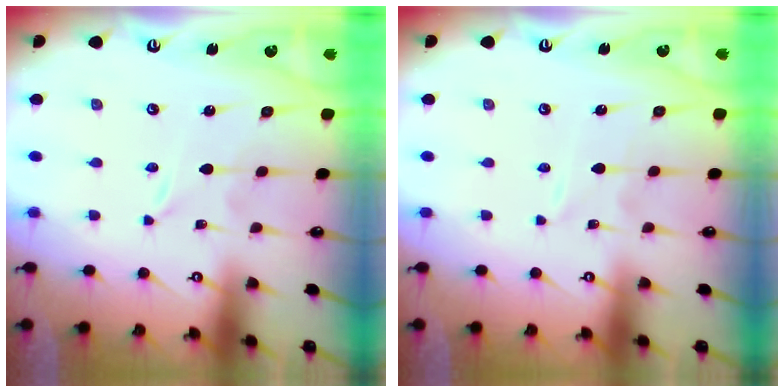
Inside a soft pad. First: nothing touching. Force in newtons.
{"total": 0.8, "press": 0.8, "slide": 0.1}